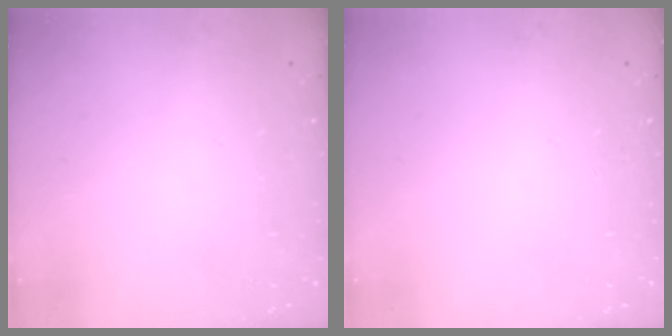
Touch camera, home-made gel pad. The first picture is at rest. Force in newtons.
{"total": 0.0}